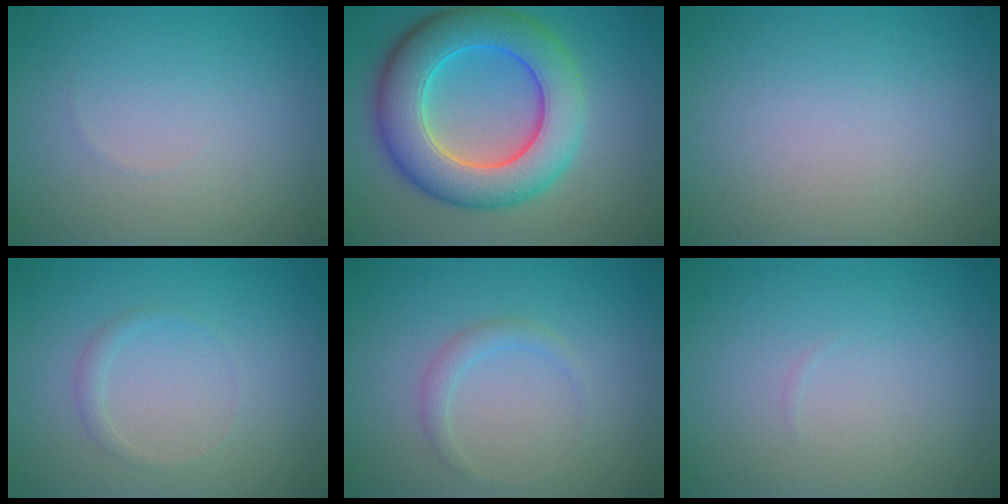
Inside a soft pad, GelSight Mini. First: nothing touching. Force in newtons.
{"total": 9.7, "press": 9.7, "slide": 0.4}
{"total": 0.0}
{"total": 0.9, "press": 0.9, "slide": 0.2}
{"total": 1.3, "press": 1.3, "slide": 0.1}
{"total": 0.0}